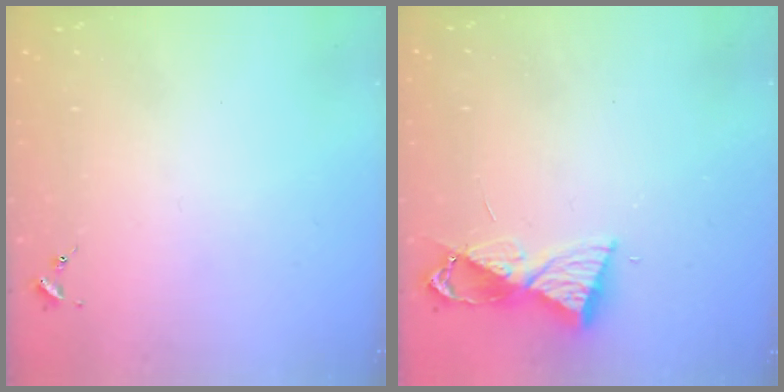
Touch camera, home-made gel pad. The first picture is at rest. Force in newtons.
{"total": 8.2, "press": 8.2, "slide": 0.8}